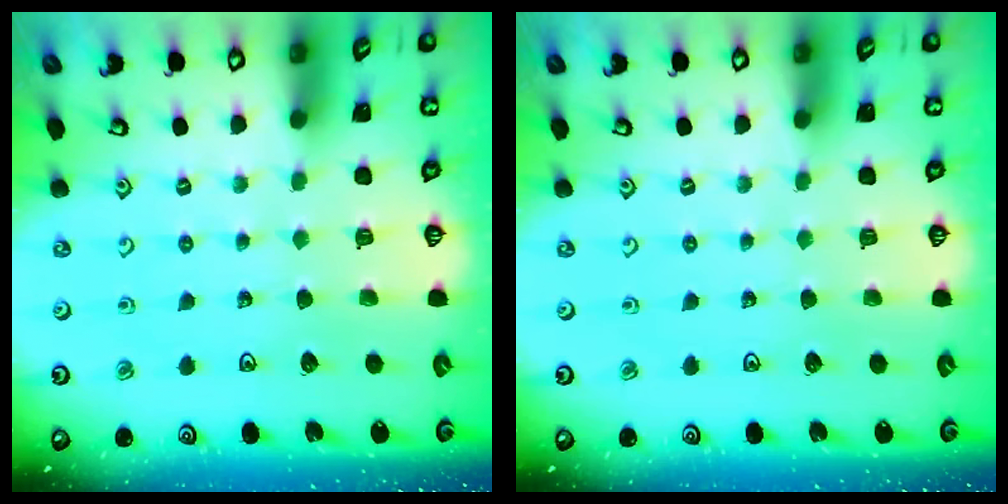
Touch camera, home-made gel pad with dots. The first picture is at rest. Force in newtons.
{"total": 0.0}